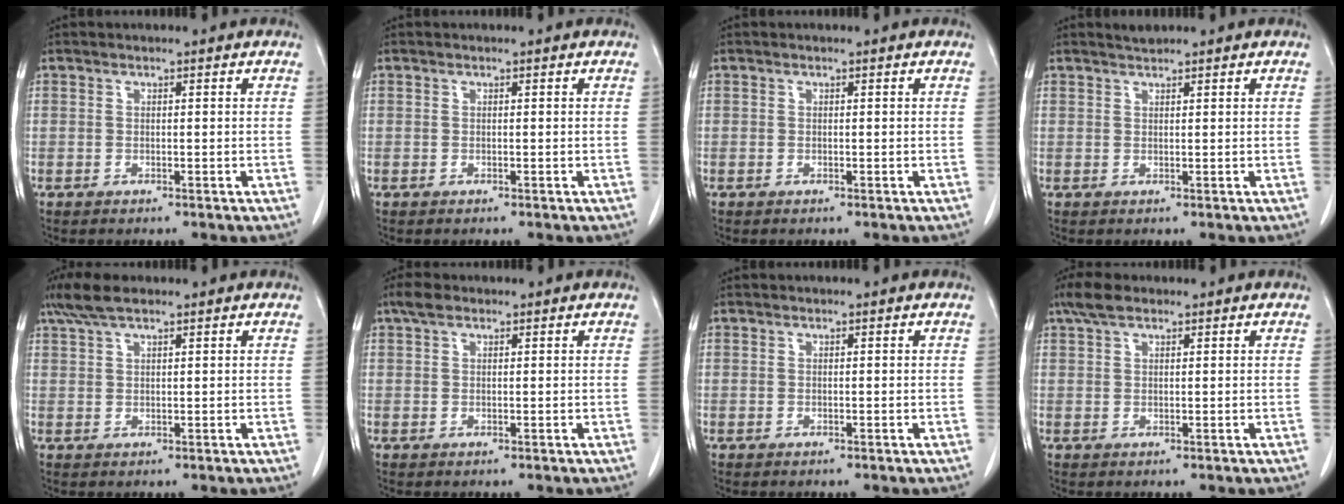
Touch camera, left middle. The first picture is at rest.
{"total": 0.0}
{"total": 0.0}
{"total": 1.1, "force": [1.1, 0.0, 0.2], "torque": [-0.007, 0.003, 0.023]}
{"total": 4.7, "force": [3.5, 1.2, 2.9], "torque": [-0.067, 0.021, 0.069]}
{"total": 2.1, "force": [1.4, 1.0, 1.1], "torque": [-0.026, 0.017, 0.026]}
{"total": 0.0}
{"total": 3.4, "force": [2.5, 1.3, 2.0], "torque": [-0.047, 0.018, 0.048]}